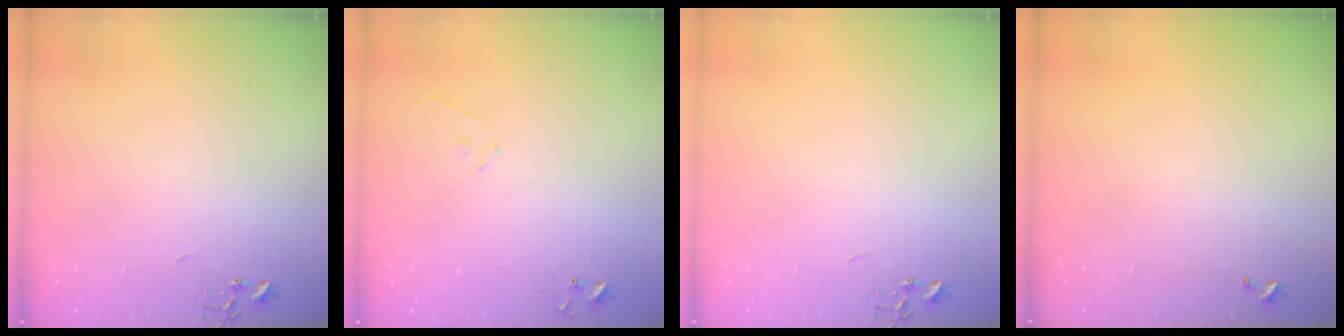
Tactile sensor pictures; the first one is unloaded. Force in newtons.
{"total": 5.3, "press": 5.3, "slide": 0.4}
{"total": 0.0}
{"total": 0.0}